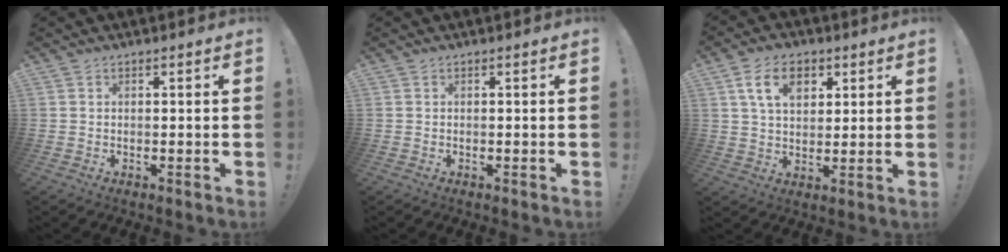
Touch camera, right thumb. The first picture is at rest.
{"total": 0.0}
{"total": 10.8, "force": [4.6, 6.8, 6.9], "torque": [-0.114, 0.007, 0.086]}